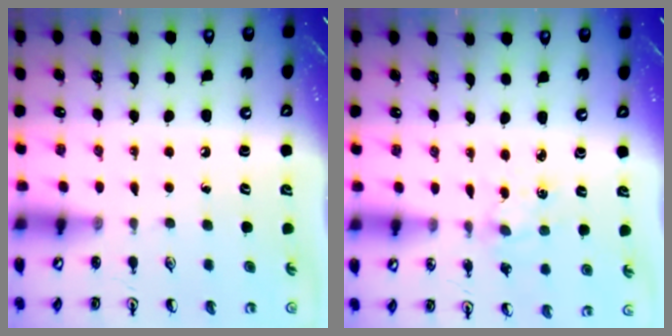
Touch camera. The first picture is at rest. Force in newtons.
{"total": 2.7, "press": 2.7, "slide": 0.4}